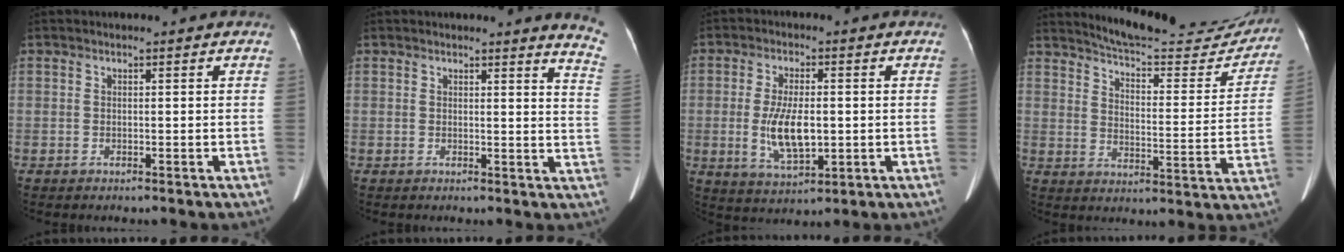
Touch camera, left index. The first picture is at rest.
{"total": 6.7, "force": [6.2, -0.5, 2.2], "torque": [-0.019, -0.065, 0.035]}
{"total": 8.1, "force": [-0.8, 3.1, 7.5], "torque": [-0.151, -0.005, -0.008]}
{"total": 20.1, "force": [19.2, 3.1, 5.4], "torque": [-0.068, -0.051, 0.244]}